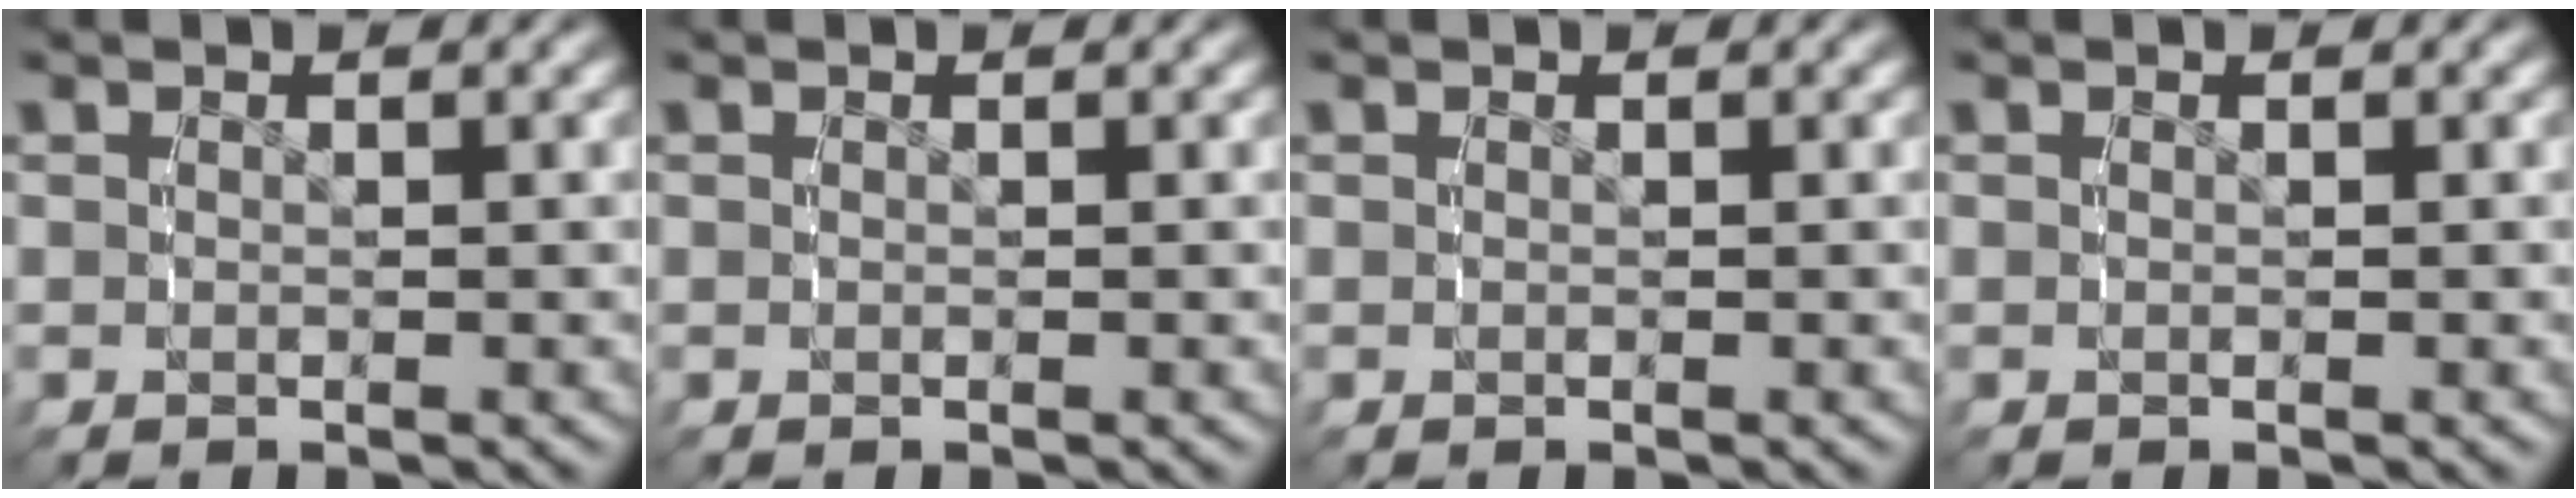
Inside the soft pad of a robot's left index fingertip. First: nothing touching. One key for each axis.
{"total": 0.0}
{"total": 0.0}
{"total": 0.0}